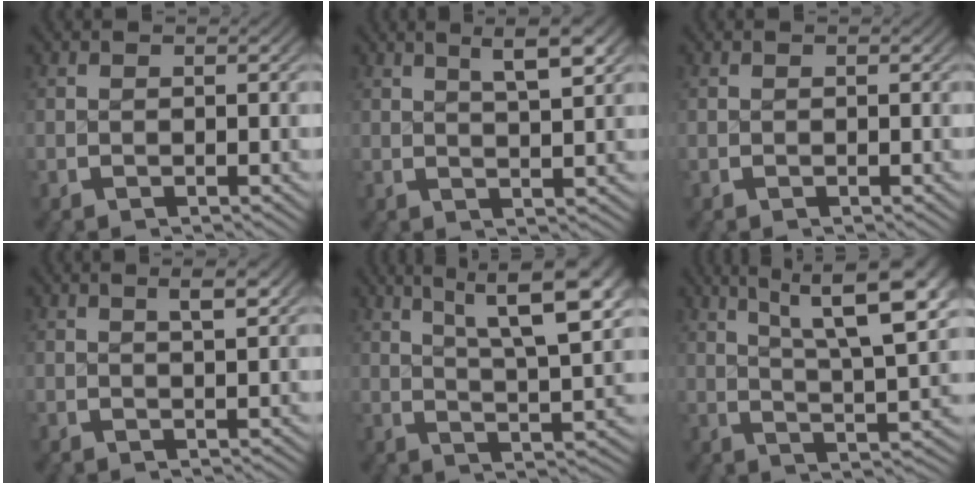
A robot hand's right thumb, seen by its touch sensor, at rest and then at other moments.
{"total": 4.8, "force": [2.7, 1.5, 3.6], "torque": [-0.041, 0.015, 0.039]}
{"total": 0.0}
{"total": 2.6, "force": [1.4, 0.6, 2.0], "torque": [-0.021, 0.008, 0.022]}
{"total": 8.4, "force": [2.9, 3.9, 6.9], "torque": [-0.088, -0.002, 0.042]}
{"total": 9.3, "force": [2.9, 4.4, 7.6], "torque": [-0.098, -0.005, 0.043]}